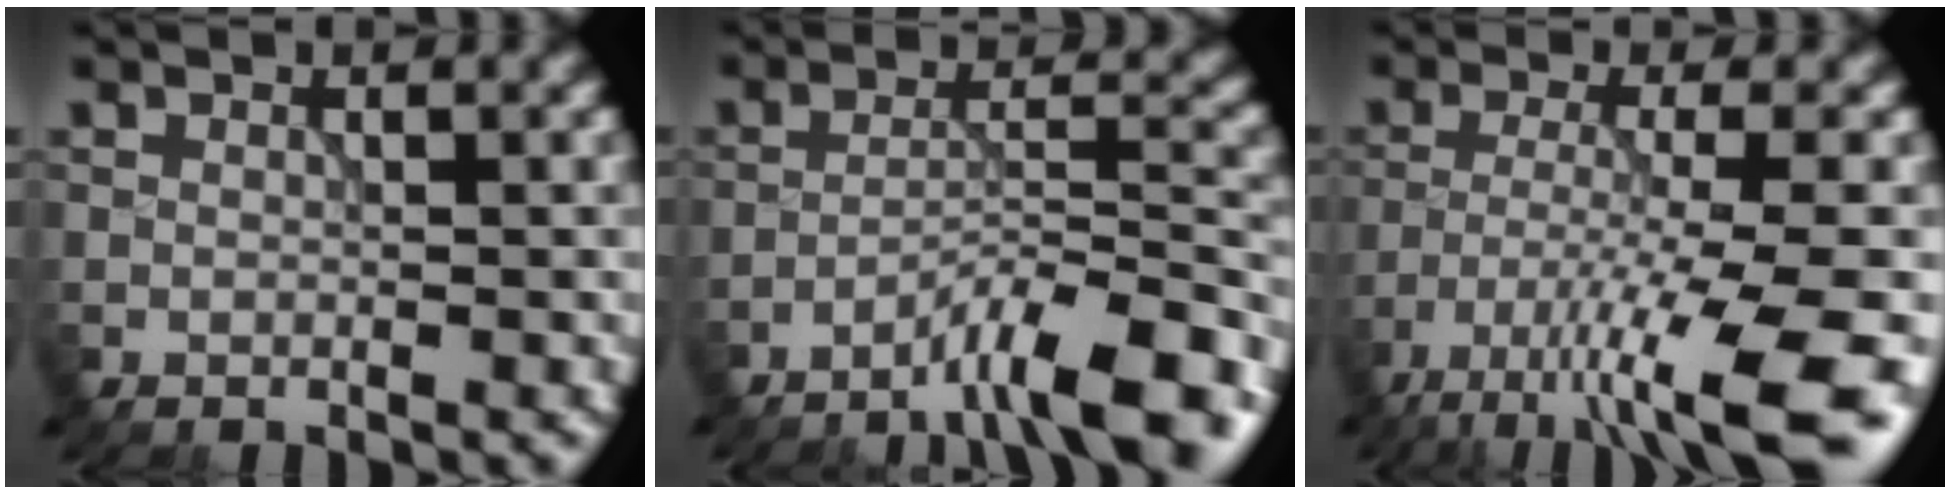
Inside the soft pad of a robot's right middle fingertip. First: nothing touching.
{"total": 7.6, "force": [-5.4, 1.1, 5.3], "torque": [-0.079, 0.009, -0.092]}
{"total": 10.3, "force": [-5.8, 1.7, 8.3], "torque": [-0.138, -0.010, -0.098]}